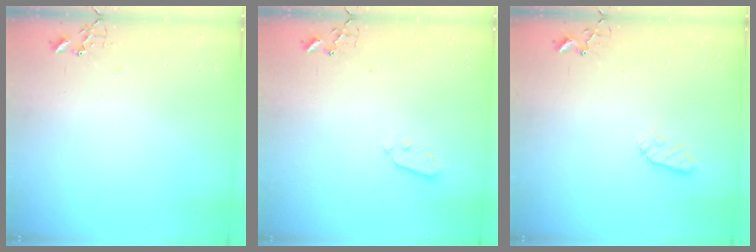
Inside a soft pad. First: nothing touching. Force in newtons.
{"total": 3.1, "press": 3.0, "slide": 0.4}
{"total": 7.2, "press": 7.1, "slide": 0.8}